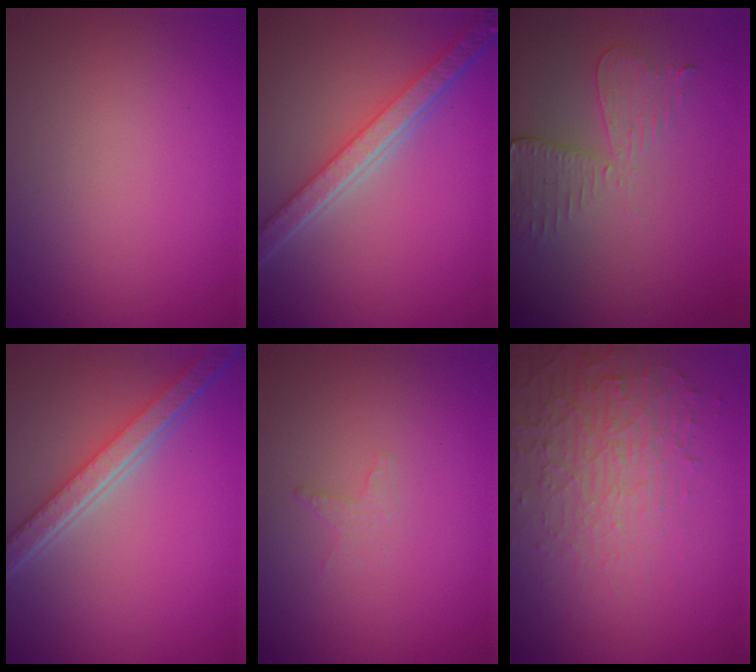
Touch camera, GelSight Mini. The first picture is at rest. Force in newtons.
{"total": 5.6, "press": 4.2, "slide": 3.8}
{"total": 3.0, "press": 2.6, "slide": 1.5}
{"total": 5.6, "press": 4.2, "slide": 3.8}
{"total": 0.9, "press": 0.8, "slide": 0.3}
{"total": 5.3, "press": 3.4, "slide": 4.1}